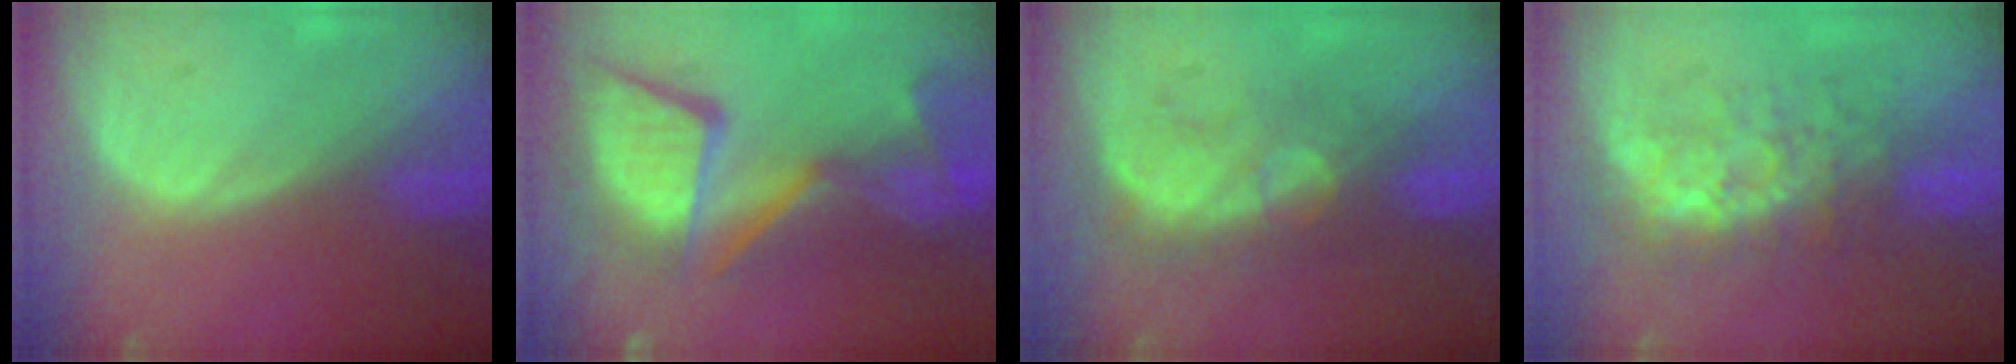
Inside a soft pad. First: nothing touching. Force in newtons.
{"total": 13.5, "press": 11.2, "slide": 7.6}
{"total": 7.6, "press": 7.2, "slide": 2.3}
{"total": 7.7, "press": 7.4, "slide": 1.8}